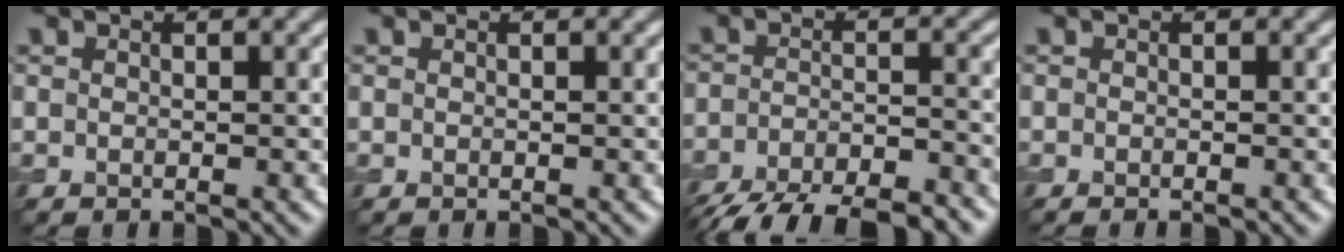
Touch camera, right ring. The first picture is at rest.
{"total": 0.0}
{"total": 10.3, "force": [-8.8, 2.7, 4.6], "torque": [-0.076, -0.029, -0.132]}
{"total": 0.7, "force": [-0.6, 0.1, 0.4], "torque": [-0.005, -0.004, -0.009]}